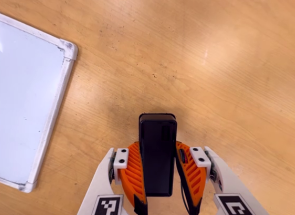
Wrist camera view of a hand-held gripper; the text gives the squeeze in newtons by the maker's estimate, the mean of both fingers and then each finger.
{"total": 4.9, "left": 3.5, "right": 6.4}